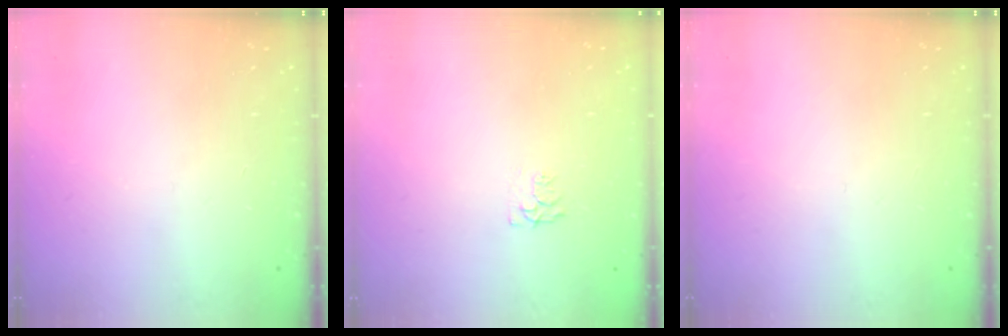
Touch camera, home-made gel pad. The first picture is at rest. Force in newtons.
{"total": 4.5, "press": 4.4, "slide": 0.6}
{"total": 0.0}